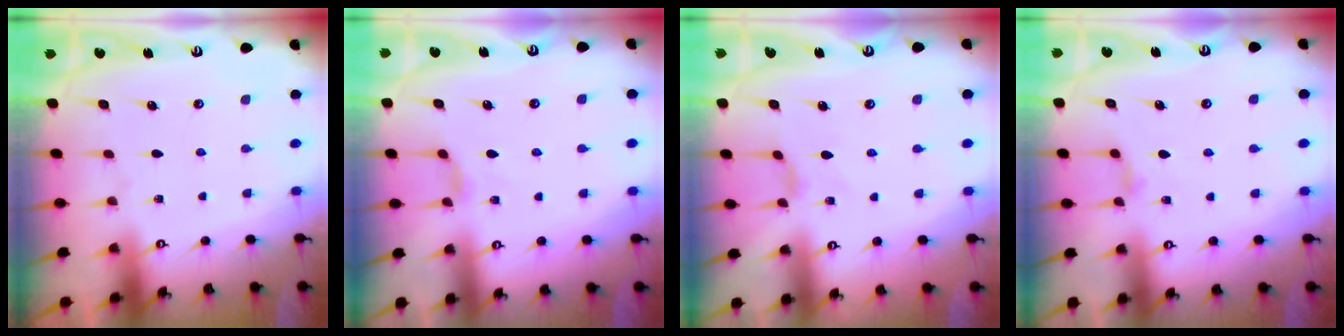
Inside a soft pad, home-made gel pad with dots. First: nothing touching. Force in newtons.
{"total": 2.9, "press": 2.9, "slide": 0.5}
{"total": 1.0, "press": 0.9, "slide": 0.4}
{"total": 2.3, "press": 2.3, "slide": 0.4}